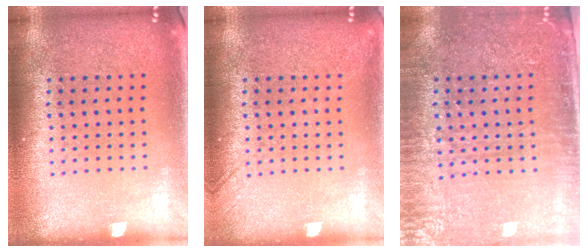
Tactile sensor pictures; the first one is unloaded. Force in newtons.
{"total": 1.4, "press": 1.3, "slide": 0.3}
{"total": 3.4, "press": 3.1, "slide": 1.4}